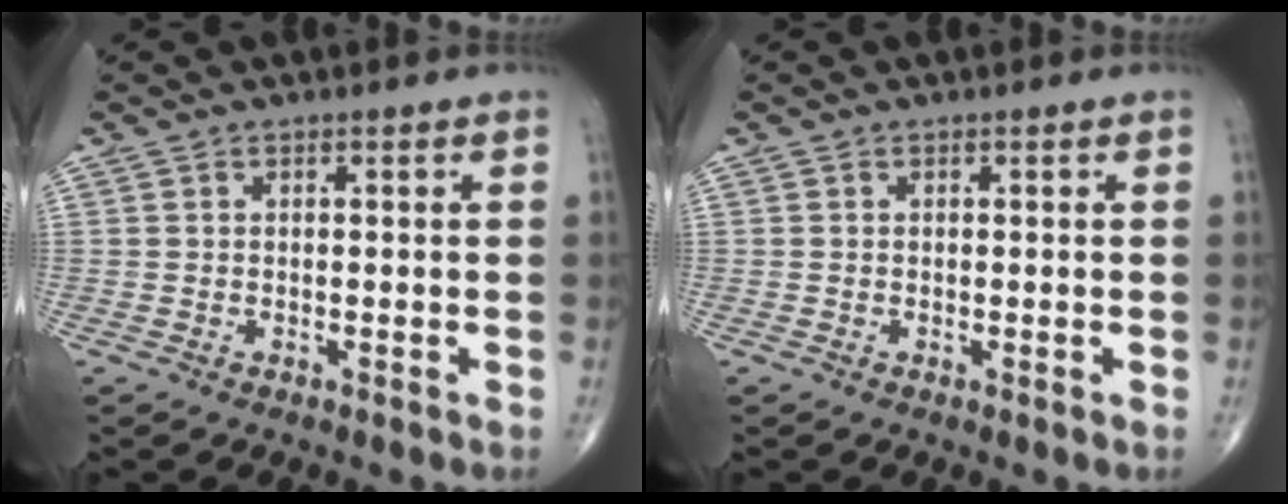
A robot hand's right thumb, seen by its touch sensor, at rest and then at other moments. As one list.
[{"total": 0.0}]